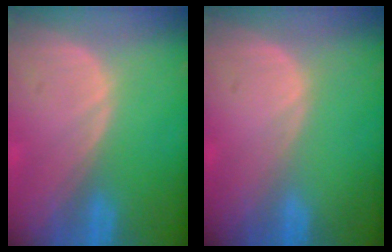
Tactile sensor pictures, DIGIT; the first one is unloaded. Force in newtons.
{"total": 0.0}